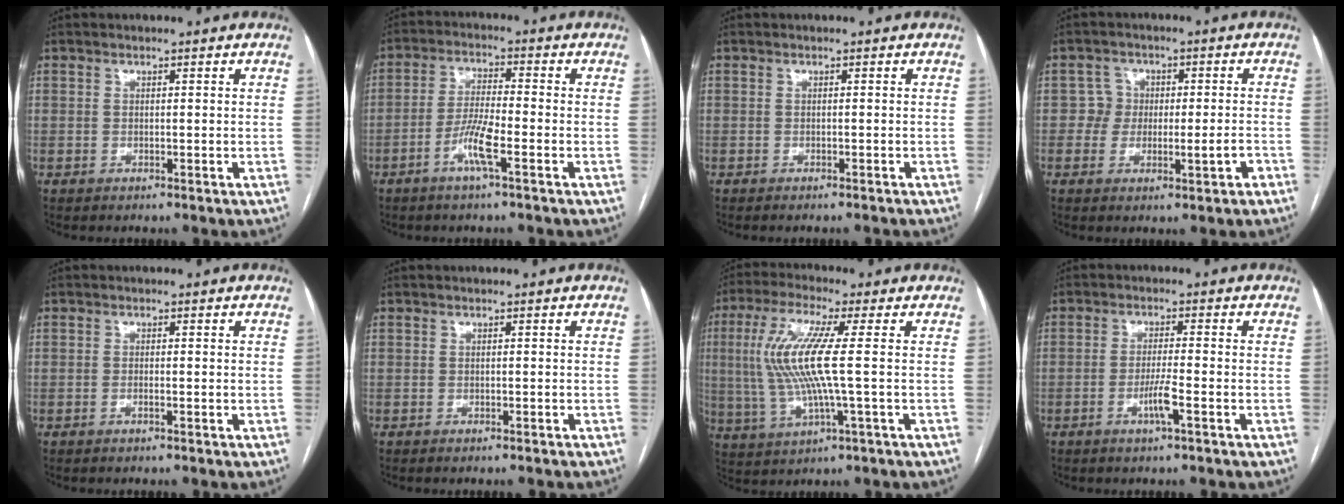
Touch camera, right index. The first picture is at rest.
{"total": 6.1, "force": [-2.9, 0.3, 5.3], "torque": [-0.108, -0.002, -0.058]}
{"total": 2.0, "force": [-1.9, 0.2, 0.6], "torque": [-0.005, -0.002, -0.025]}
{"total": 3.7, "force": [-1.0, 3.0, 1.9], "torque": [-0.011, 0.014, -0.015]}
{"total": 0.6, "force": [-0.3, 0.0, 0.5], "torque": [-0.010, 0.000, -0.005]}
{"total": 1.4, "force": [-1.3, 0.1, 0.4], "torque": [-0.002, -0.002, -0.018]}
{"total": 11.5, "force": [0.8, 0.5, 11.4], "torque": [-0.258, 0.007, 0.014]}
{"total": 3.6, "force": [-1.6, -0.3, 3.2], "torque": [-0.063, -0.005, -0.033]}